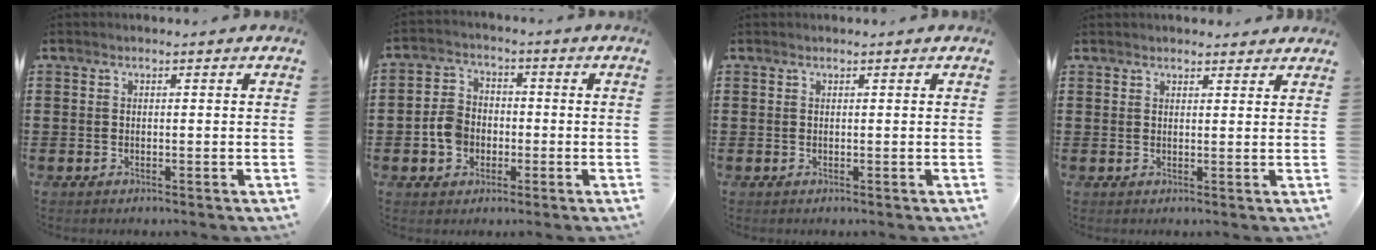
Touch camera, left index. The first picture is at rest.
{"total": 5.5, "force": [-1.4, 4.5, 3.0], "torque": [-0.082, 0.007, -0.033]}
{"total": 0.0}
{"total": 1.8, "force": [1.7, 0.4, 0.2], "torque": [-0.007, 0.004, 0.034]}